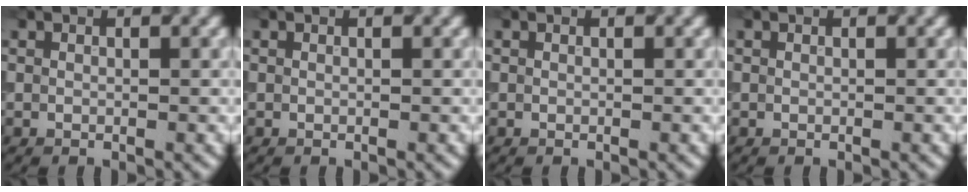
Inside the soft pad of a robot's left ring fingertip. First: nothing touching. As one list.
[{"total": 0.0}, {"total": 0.0}, {"total": 0.0}]